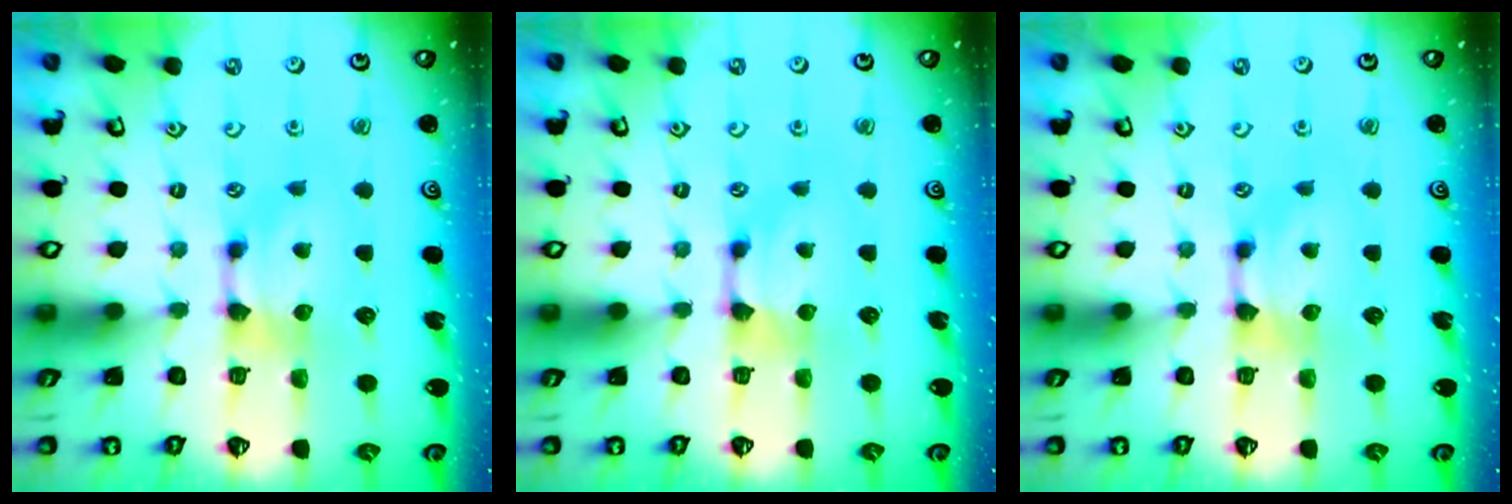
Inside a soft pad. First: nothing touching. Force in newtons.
{"total": 0.9, "press": 0.3, "slide": 0.8}
{"total": 0.0}